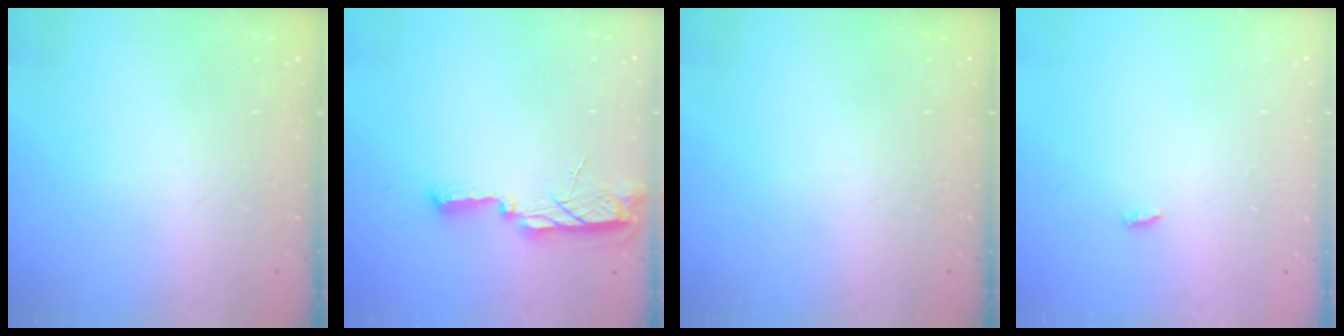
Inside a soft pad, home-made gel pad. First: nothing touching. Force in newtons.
{"total": 7.5, "press": 7.5, "slide": 0.8}
{"total": 0.0}
{"total": 2.3, "press": 2.3, "slide": 0.2}